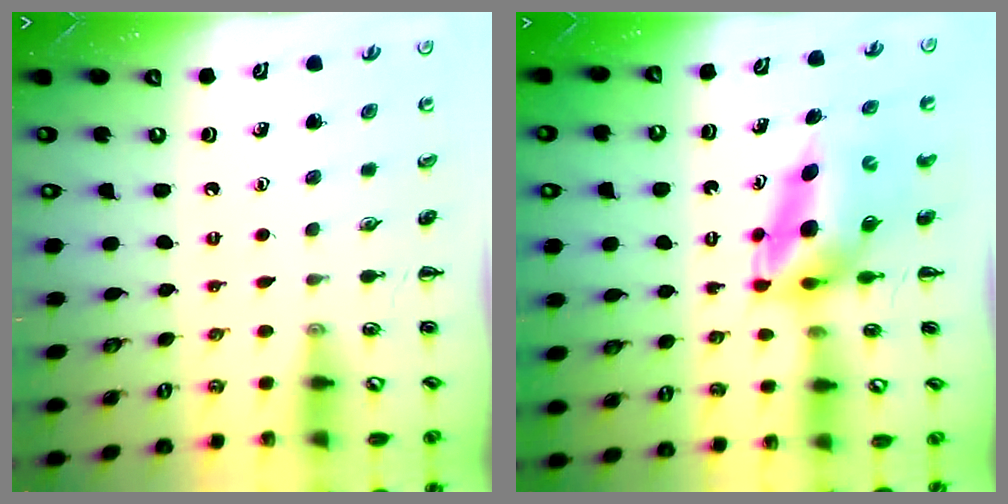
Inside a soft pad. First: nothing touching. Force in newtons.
{"total": 6.8, "press": 6.5, "slide": 1.9}